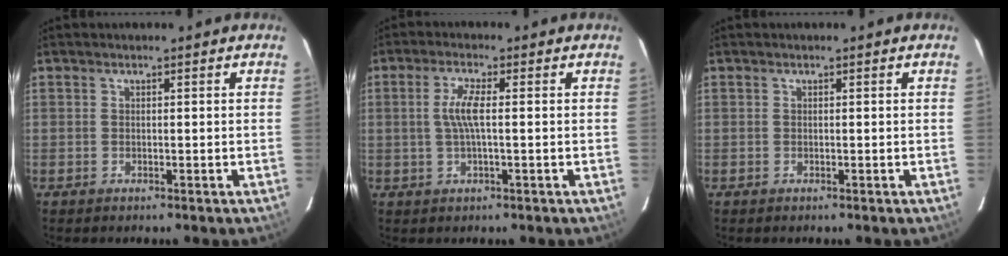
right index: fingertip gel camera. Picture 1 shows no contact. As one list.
[{"total": 4.4, "force": [0.1, 0.5, 4.4], "torque": [-0.087, 0.002, 0.004]}, {"total": 0.0}]